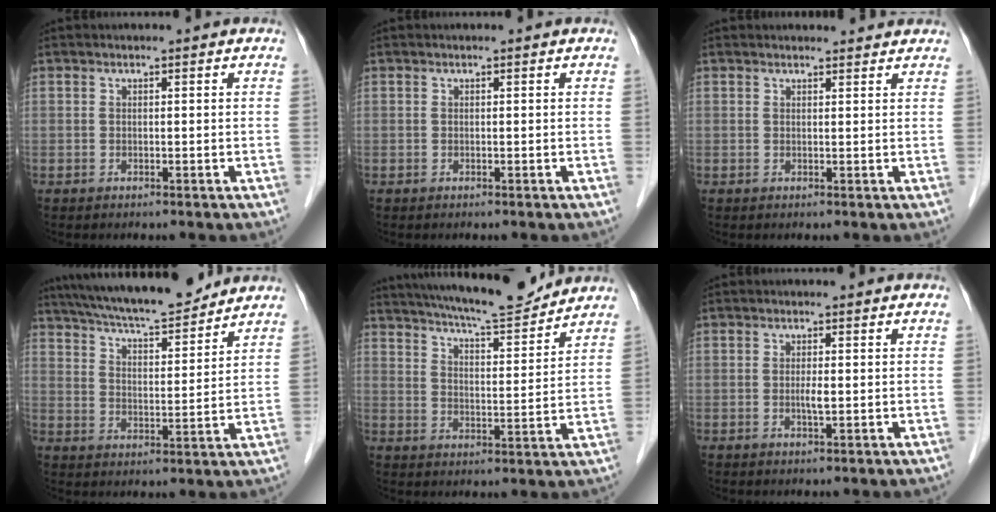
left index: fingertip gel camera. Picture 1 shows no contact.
{"total": 0.0}
{"total": 4.6, "force": [4.4, 1.0, 0.8], "torque": [-0.007, 0.017, 0.048]}
{"total": 15.8, "force": [14.2, 2.0, 6.7], "torque": [-0.116, 0.012, 0.225]}
{"total": 14.4, "force": [13.3, 1.1, 5.5], "torque": [-0.094, -0.003, 0.198]}
{"total": 1.4, "force": [0.0, 0.1, 1.4], "torque": [-0.028, -0.002, -0.002]}